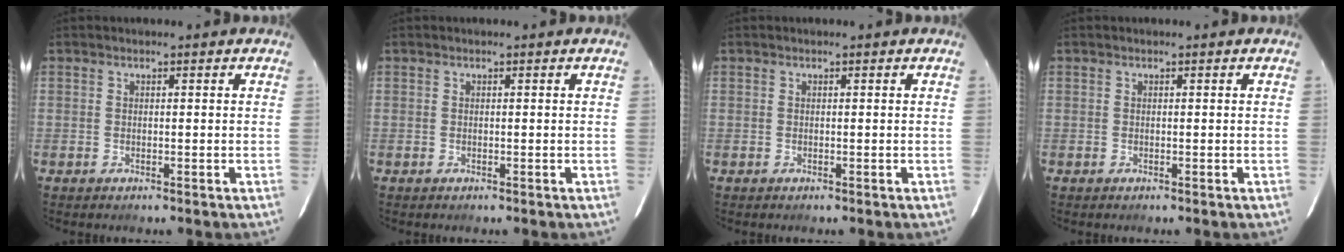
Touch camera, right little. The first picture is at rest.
{"total": 0.0}
{"total": 0.0}
{"total": 0.0}